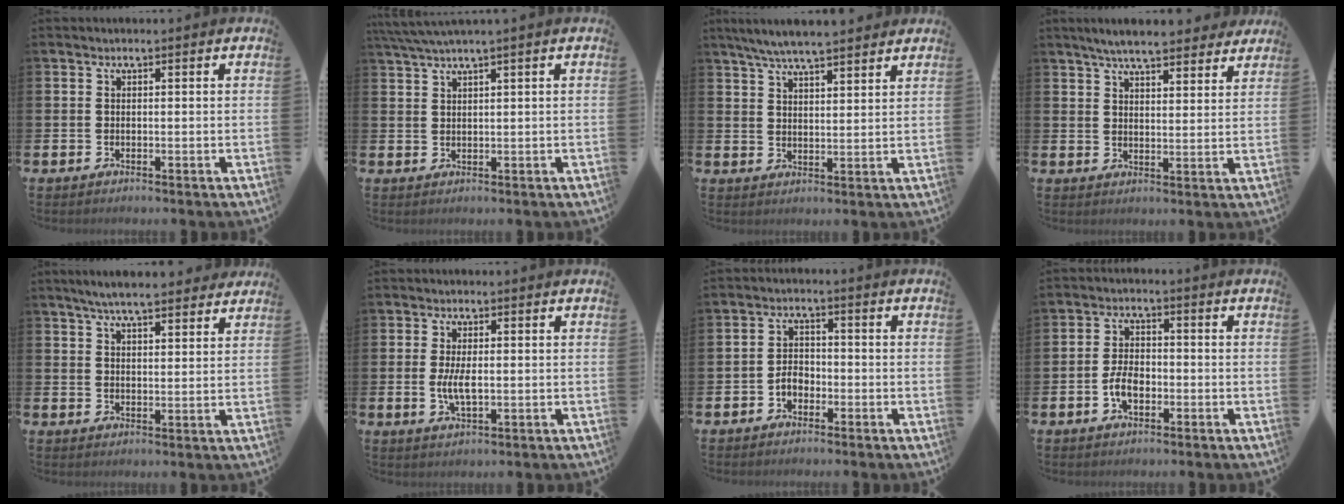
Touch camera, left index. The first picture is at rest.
{"total": 2.8, "force": [2.2, -0.4, 1.7], "torque": [-0.039, 0.000, 0.041]}
{"total": 6.1, "force": [5.8, 0.4, 1.9], "torque": [-0.055, -0.020, 0.105]}
{"total": 6.5, "force": [6.1, 1.0, 1.9], "torque": [-0.040, -0.030, 0.107]}
{"total": 5.8, "force": [5.5, 0.8, 1.8], "torque": [-0.044, -0.019, 0.098]}
{"total": 3.6, "force": [0.1, 1.4, 3.3], "torque": [-0.057, 0.001, -0.002]}
{"total": 2.3, "force": [-1.4, 1.6, 1.1], "torque": [-0.017, 0.005, -0.031]}
{"total": 4.0, "force": [-1.3, 2.3, 3.0], "torque": [-0.047, 0.005, -0.025]}